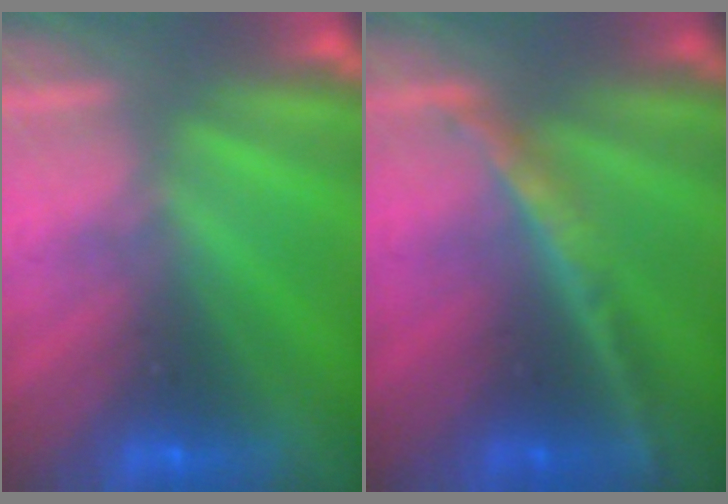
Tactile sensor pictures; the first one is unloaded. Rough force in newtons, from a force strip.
{"total": 2.4}